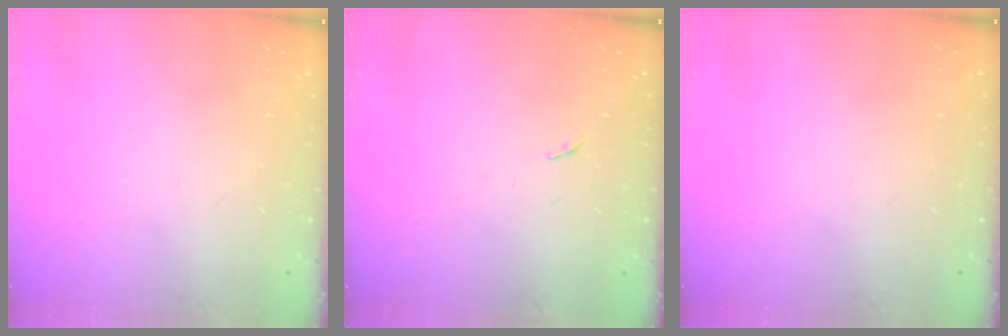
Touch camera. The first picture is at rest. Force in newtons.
{"total": 3.7, "press": 3.6, "slide": 0.7}
{"total": 0.0}